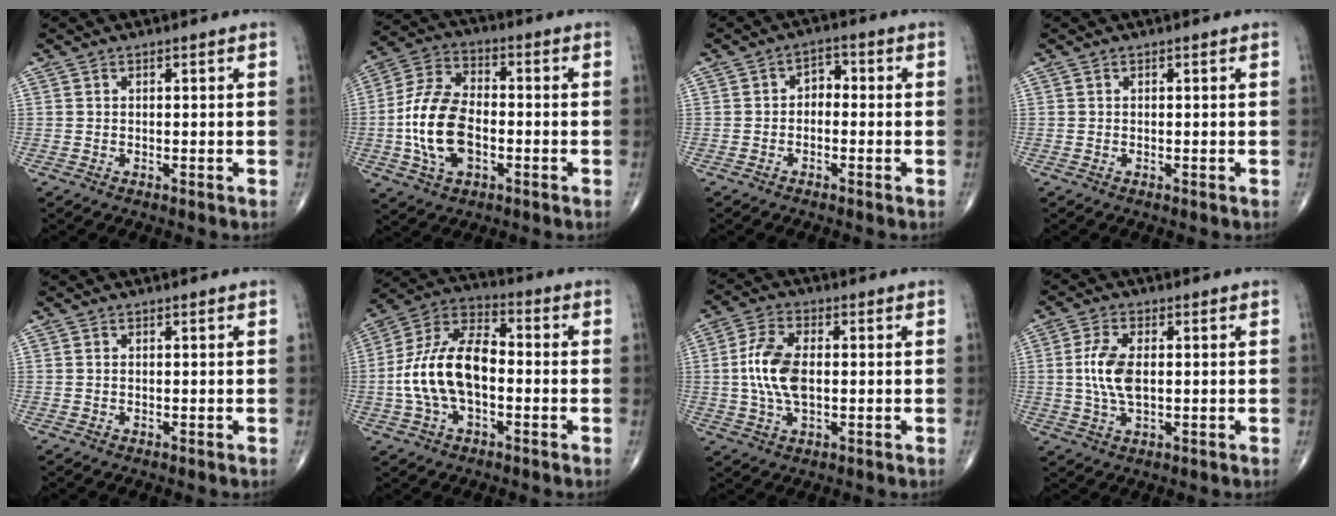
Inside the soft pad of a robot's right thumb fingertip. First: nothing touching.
{"total": 13.9, "force": [-2.7, 8.1, 11.0], "torque": [-0.217, 0.023, -0.053]}
{"total": 3.1, "force": [-0.6, 2.3, 2.1], "torque": [-0.014, 0.018, -0.022]}
{"total": 0.0}
{"total": 0.0}
{"total": 15.4, "force": [-1.8, 8.5, 12.7], "torque": [-0.248, 0.042, -0.039]}
{"total": 9.7, "force": [0.1, 5.0, 8.2], "torque": [-0.174, 0.006, 0.001]}
{"total": 7.3, "force": [0.4, 3.6, 6.4], "torque": [-0.138, 0.000, 0.007]}